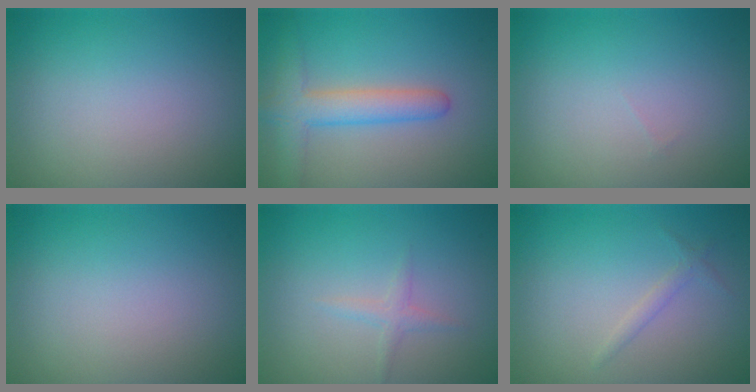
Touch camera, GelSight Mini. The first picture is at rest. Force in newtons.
{"total": 4.2, "press": 4.2, "slide": 0.3}
{"total": 0.0}
{"total": 0.0}
{"total": 1.1, "press": 1.1, "slide": 0.0}
{"total": 0.9, "press": 0.9, "slide": 0.1}